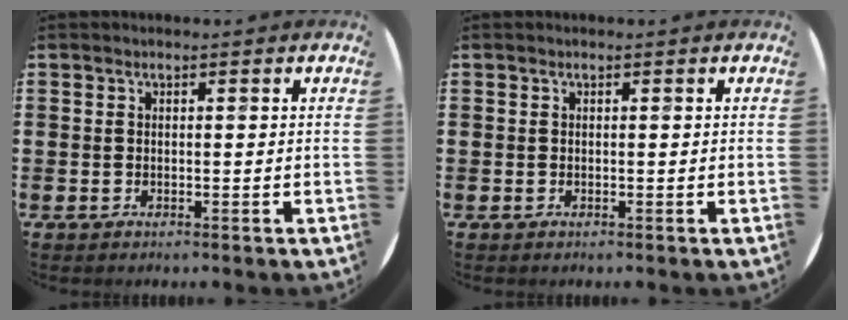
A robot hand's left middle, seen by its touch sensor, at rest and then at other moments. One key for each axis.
{"total": 0.0}